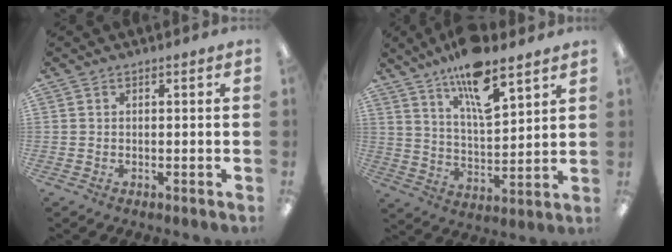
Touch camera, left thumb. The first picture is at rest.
{"total": 13.5, "force": [9.9, 4.0, 8.4], "torque": [-0.137, -0.052, 0.167]}